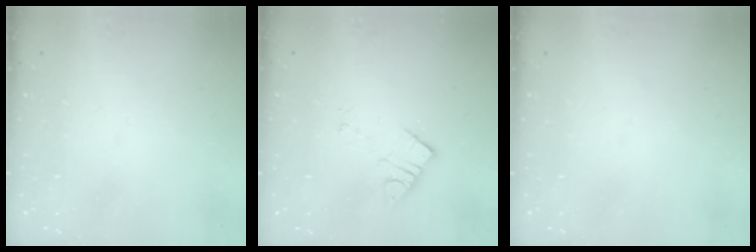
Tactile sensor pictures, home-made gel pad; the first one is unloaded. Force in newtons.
{"total": 5.0, "press": 5.0, "slide": 0.4}
{"total": 0.0}